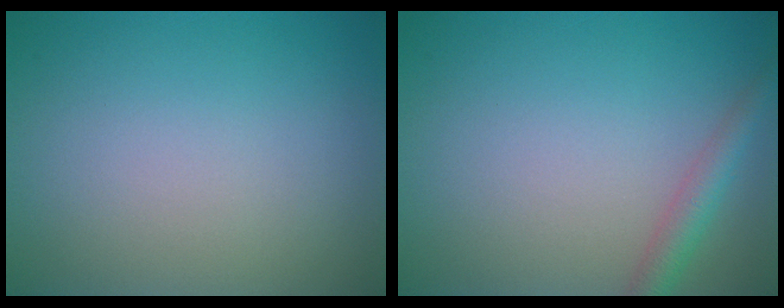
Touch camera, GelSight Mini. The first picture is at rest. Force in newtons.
{"total": 2.4, "press": 2.4, "slide": 0.2}